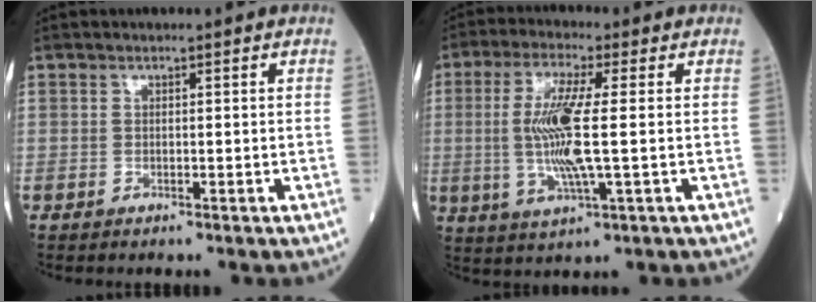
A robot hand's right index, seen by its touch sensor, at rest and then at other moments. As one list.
[{"total": 10.1, "force": [0.1, 1.2, 10.0], "torque": [-0.210, 0.000, 0.000]}]